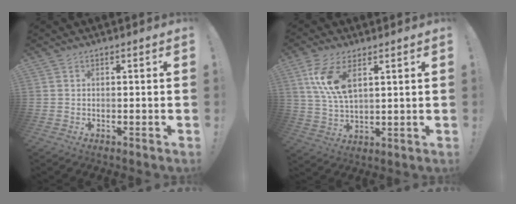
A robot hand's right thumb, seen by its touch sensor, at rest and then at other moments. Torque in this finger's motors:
{"motor_torque": [1.32, 1.48, 0.66, 0.73, 0.07]}